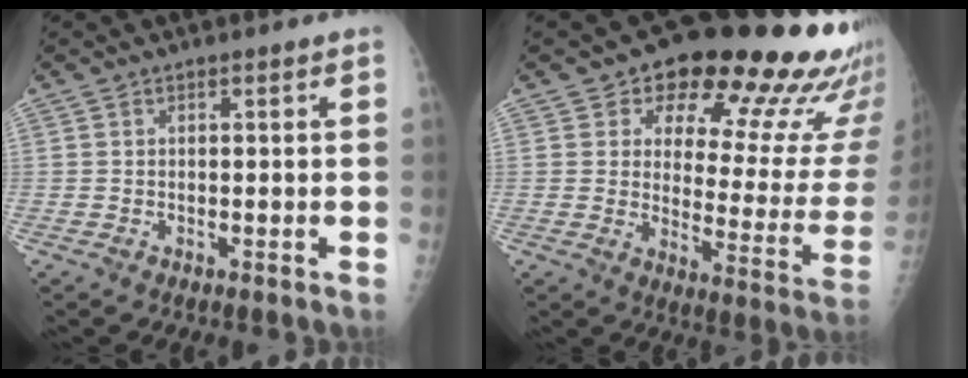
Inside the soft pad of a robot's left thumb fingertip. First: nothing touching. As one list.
[{"total": 24.2, "force": [15.8, 10.8, 14.8], "torque": [-0.143, -0.070, 0.195]}]